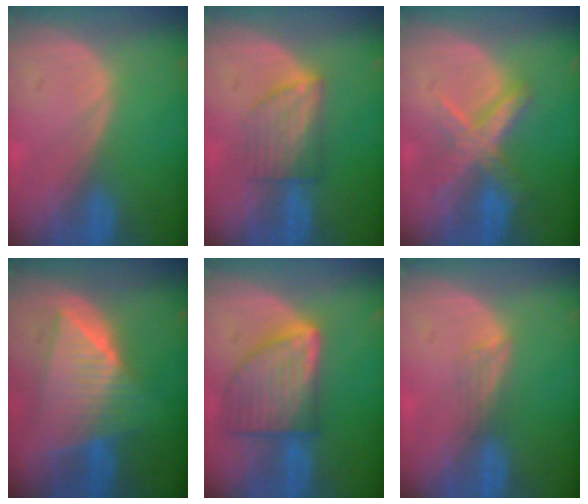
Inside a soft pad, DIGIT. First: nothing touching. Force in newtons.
{"total": 6.0, "press": 5.6, "slide": 2.2}
{"total": 7.2, "press": 6.1, "slide": 3.7}
{"total": 9.2, "press": 9.2, "slide": 0.5}
{"total": 9.2, "press": 9.1, "slide": 0.5}
{"total": 2.0, "press": 1.6, "slide": 1.3}